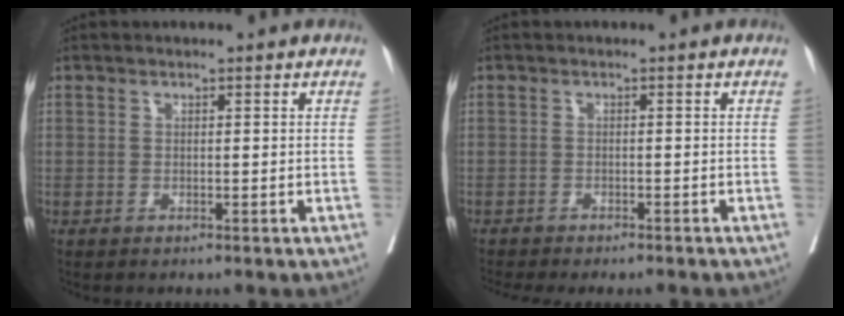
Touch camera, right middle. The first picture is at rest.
{"total": 7.8, "force": [-7.0, 1.1, 3.2], "torque": [-0.032, -0.004, -0.092]}